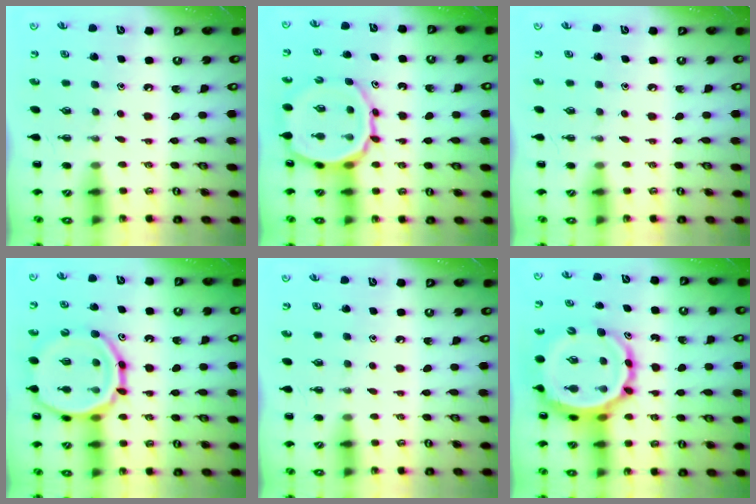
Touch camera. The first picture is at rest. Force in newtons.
{"total": 14.1, "press": 13.5, "slide": 4.1}
{"total": 0.0}
{"total": 19.8, "press": 19.6, "slide": 3.1}
{"total": 0.0}
{"total": 12.2, "press": 11.6, "slide": 3.7}